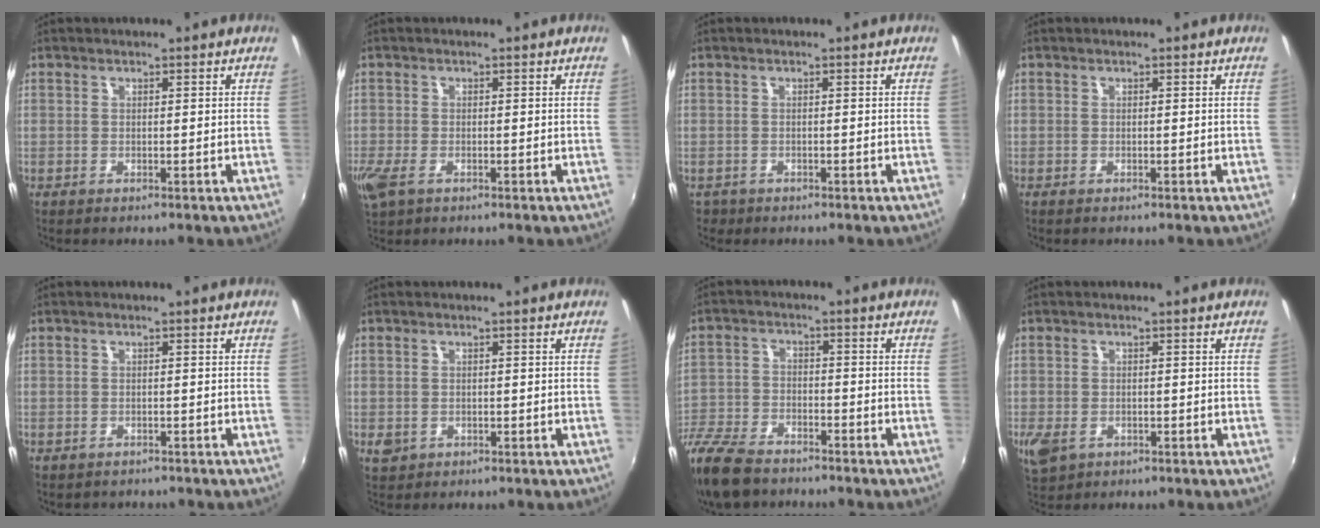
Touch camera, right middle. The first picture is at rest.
{"total": 4.5, "force": [-2.3, 2.3, 3.0], "torque": [-0.072, -0.015, -0.044]}
{"total": 1.8, "force": [-1.2, 1.3, 0.3], "torque": [-0.012, -0.004, -0.018]}
{"total": 0.6, "force": [-0.5, 0.1, 0.2], "torque": [-0.005, -0.003, -0.010]}
{"total": 1.7, "force": [-1.5, 0.9, 0.3], "torque": [-0.010, -0.006, -0.019]}
{"total": 2.3, "force": [-0.6, 2.0, 1.0], "torque": [-0.018, -0.004, -0.009]}
{"total": 14.7, "force": [-11.2, 6.4, 6.9], "torque": [-0.184, -0.023, -0.221]}
{"total": 5.6, "force": [-2.3, 3.9, 3.4], "torque": [-0.075, -0.017, -0.039]}